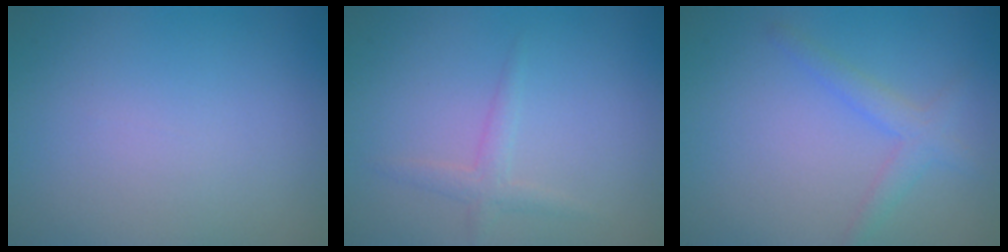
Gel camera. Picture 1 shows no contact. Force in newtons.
{"total": 1.6, "press": 1.6, "slide": 0.1}
{"total": 2.2, "press": 2.2, "slide": 0.1}